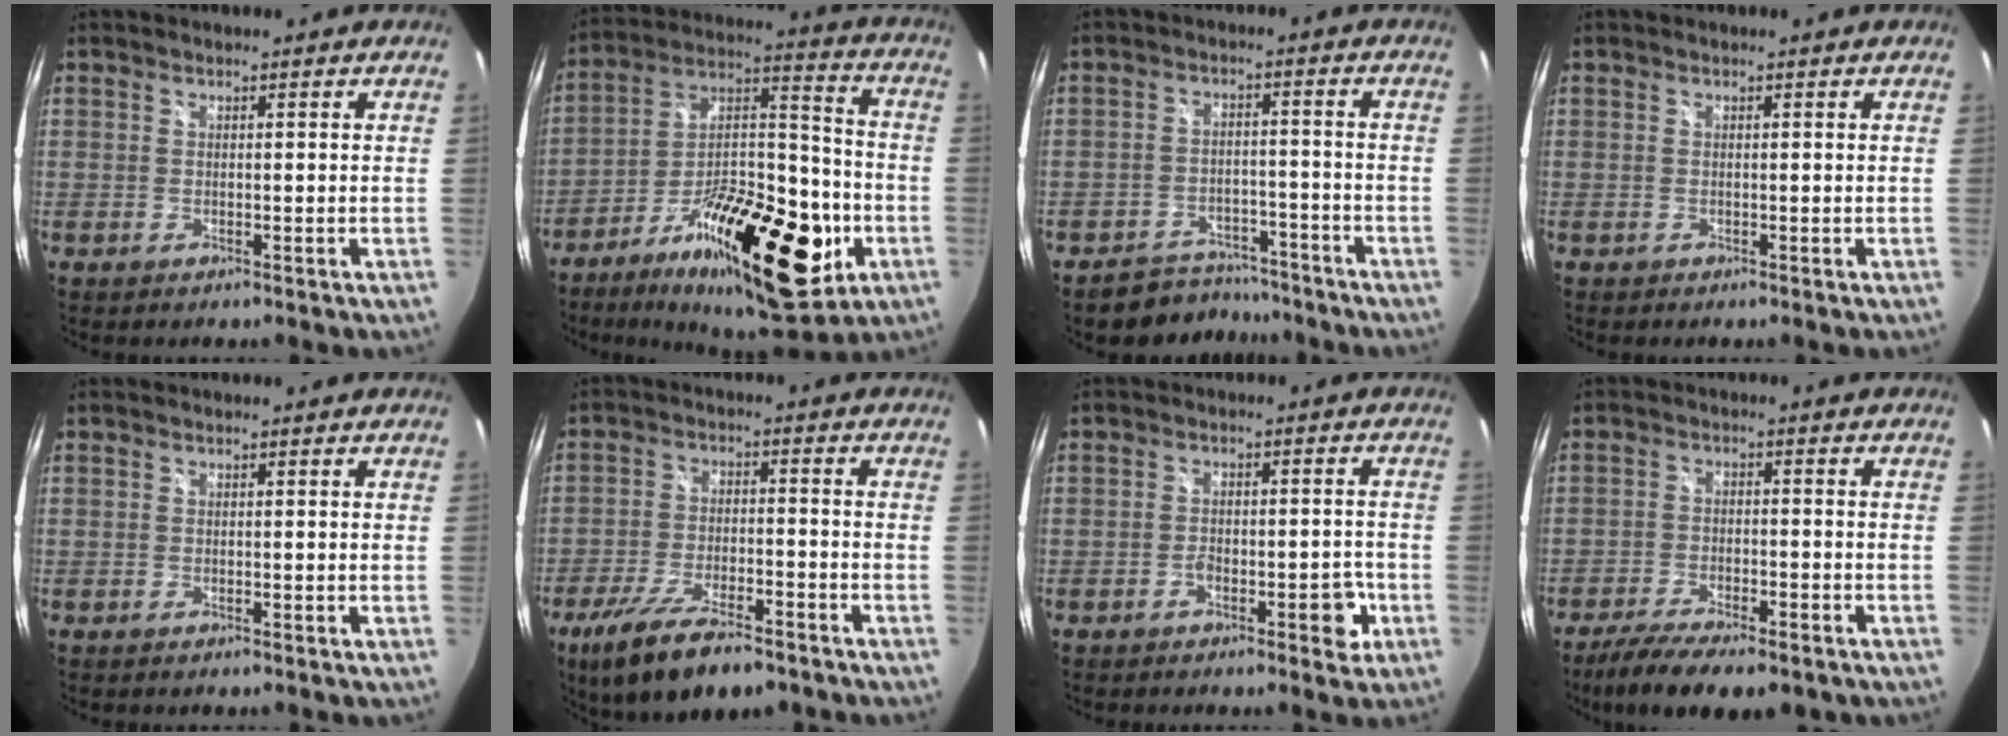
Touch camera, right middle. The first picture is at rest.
{"total": 26.6, "force": [-11.5, 10.7, 21.5], "torque": [-0.345, -0.004, -0.171]}
{"total": 8.7, "force": [-7.8, 3.7, 1.4], "torque": [-0.039, 0.017, -0.102]}
{"total": 0.0}
{"total": 0.0}
{"total": 14.4, "force": [-10.3, 4.2, 9.1], "torque": [-0.191, -0.036, -0.175]}
{"total": 4.9, "force": [-2.9, 2.0, 3.5], "torque": [-0.052, 0.000, -0.041]}
{"total": 13.8, "force": [-10.4, 4.3, 8.1], "torque": [-0.165, -0.037, -0.162]}